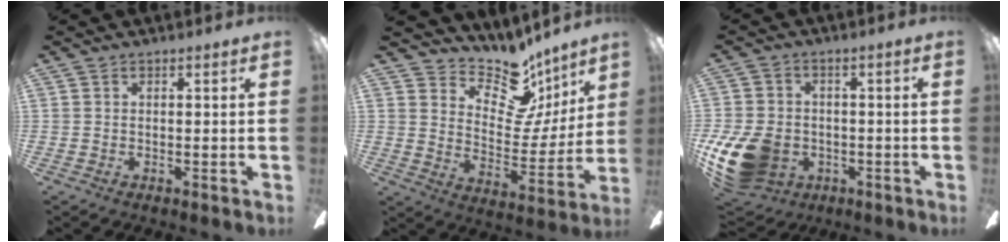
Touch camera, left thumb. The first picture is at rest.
{"total": 14.9, "force": [11.1, 7.3, 6.7], "torque": [-0.096, -0.104, 0.189]}
{"total": 15.1, "force": [-4.8, 11.2, 8.9], "torque": [-0.188, 0.022, -0.078]}